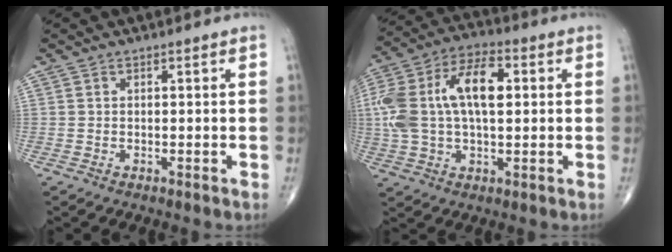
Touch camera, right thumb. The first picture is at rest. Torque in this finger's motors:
{"motor_torque": [0.40, 0.51, 1.76, 0.19, 0.24]}